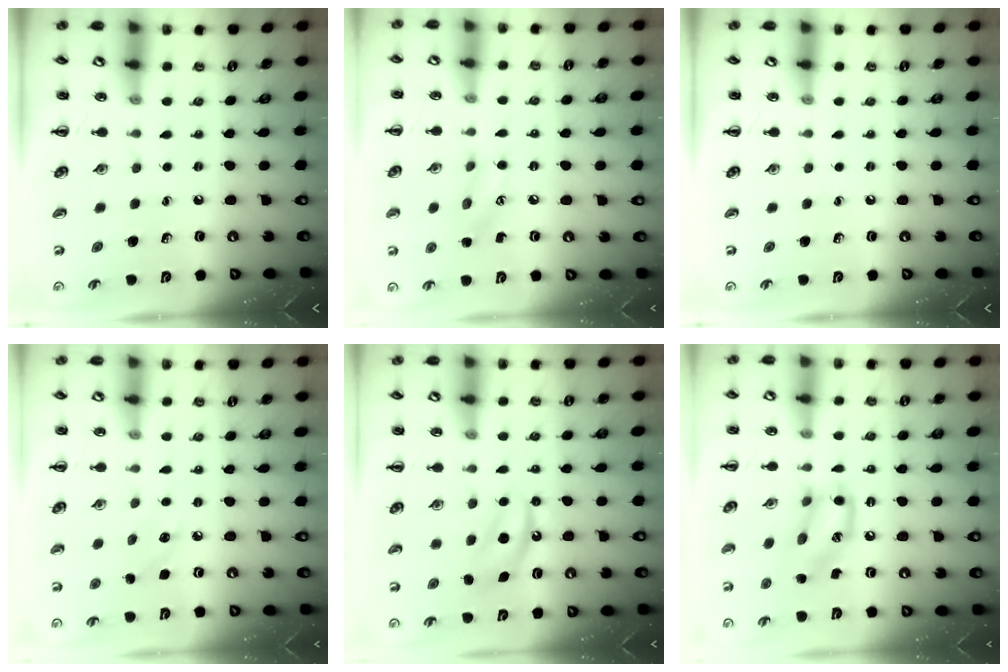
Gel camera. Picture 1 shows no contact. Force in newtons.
{"total": 8.3, "press": 8.3, "slide": 1.0}
{"total": 0.0}
{"total": 5.3, "press": 5.0, "slide": 1.6}
{"total": 6.7, "press": 6.5, "slide": 1.6}
{"total": 12.0, "press": 12.0, "slide": 0.7}